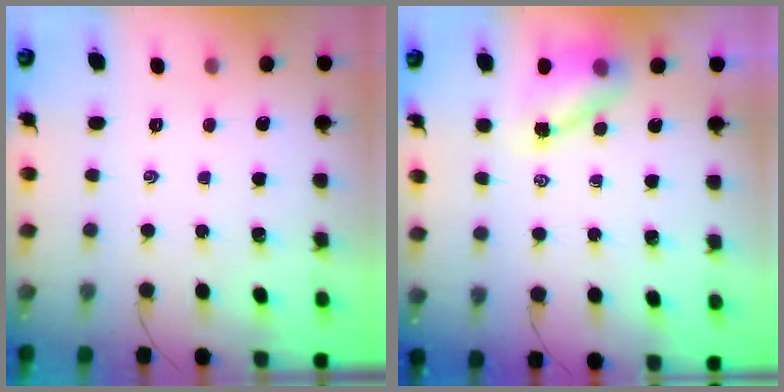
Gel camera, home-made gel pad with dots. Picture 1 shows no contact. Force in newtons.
{"total": 5.6, "press": 5.5, "slide": 0.7}